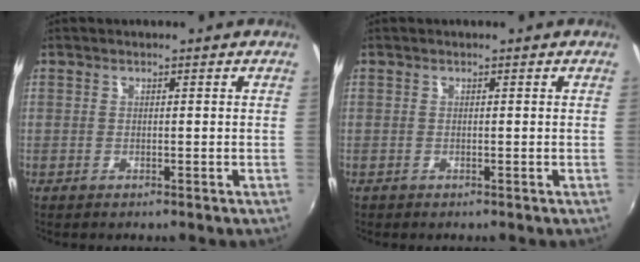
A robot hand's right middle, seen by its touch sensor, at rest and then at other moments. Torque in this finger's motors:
{"motor_torque": [-0.20, -0.20, -0.11, -0.02]}